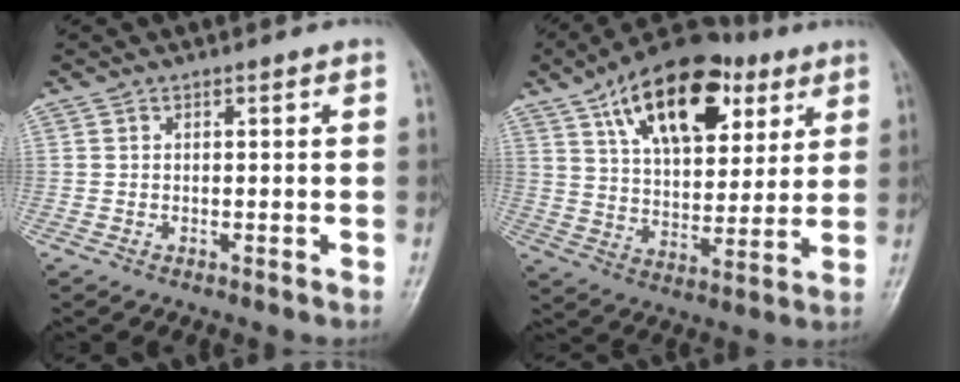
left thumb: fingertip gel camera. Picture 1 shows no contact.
{"total": 21.3, "force": [10.3, 11.4, 14.7], "torque": [-0.198, -0.021, 0.170]}